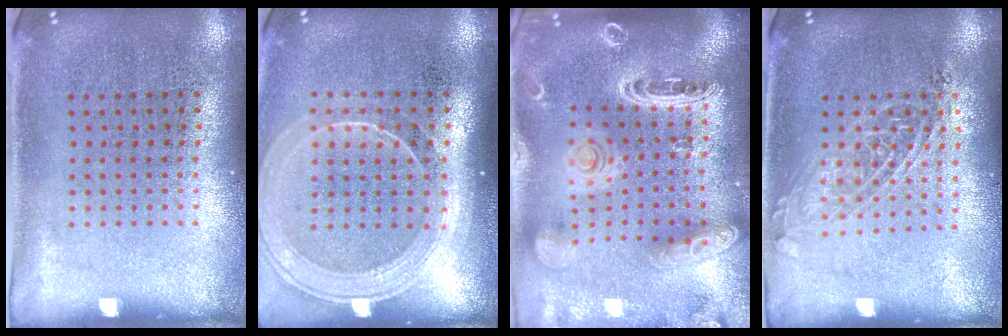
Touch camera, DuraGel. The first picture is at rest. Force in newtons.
{"total": 1.8, "press": 1.7, "slide": 0.8}
{"total": 2.8, "press": 2.5, "slide": 1.4}
{"total": 1.5, "press": 1.3, "slide": 0.6}